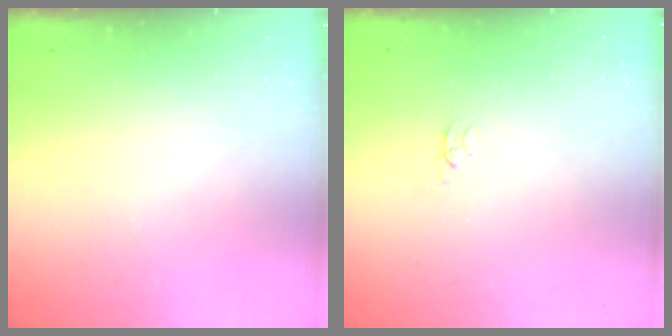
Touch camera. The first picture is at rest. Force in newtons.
{"total": 2.1, "press": 2.0, "slide": 0.3}